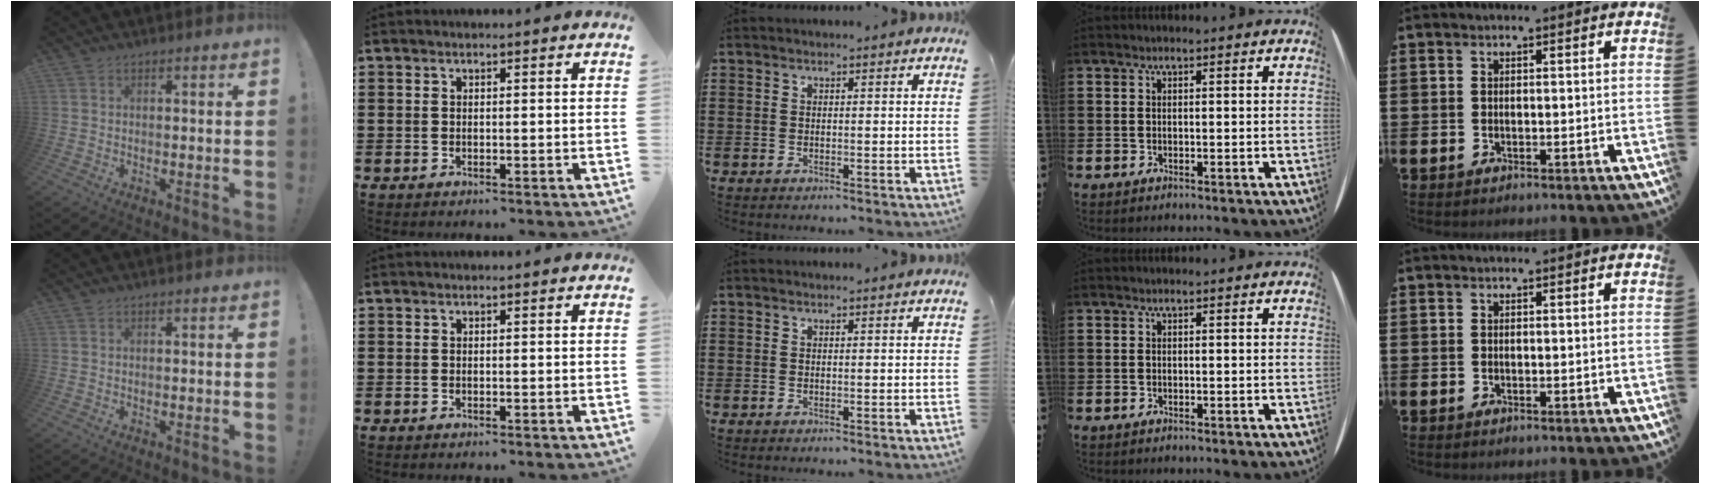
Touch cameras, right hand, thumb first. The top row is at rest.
{}